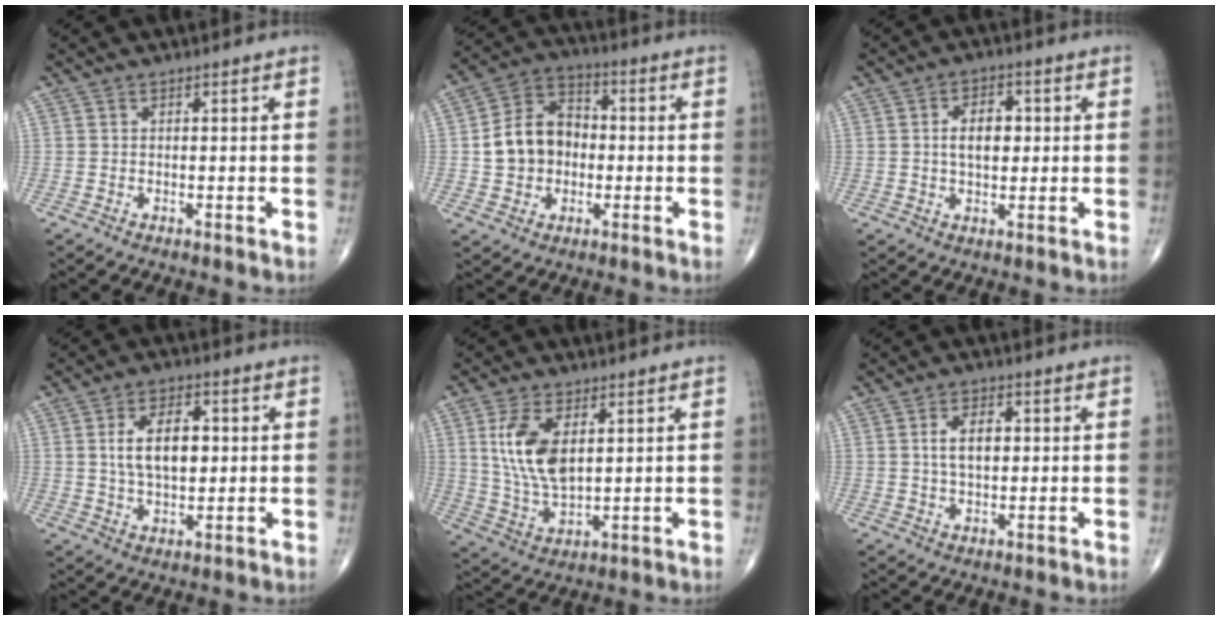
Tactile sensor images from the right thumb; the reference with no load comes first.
{"total": 11.9, "force": [-0.6, 9.5, 7.2], "torque": [-0.100, 0.029, -0.017]}
{"total": 6.5, "force": [0.8, 3.9, 5.2], "torque": [-0.069, 0.005, 0.009]}
{"total": 9.7, "force": [1.4, 5.6, 7.9], "torque": [-0.121, 0.001, 0.027]}
{"total": 11.6, "force": [3.1, 6.1, 9.4], "torque": [-0.179, -0.016, 0.068]}
{"total": 5.7, "force": [0.9, 3.2, 4.6], "torque": [-0.074, 0.002, 0.014]}